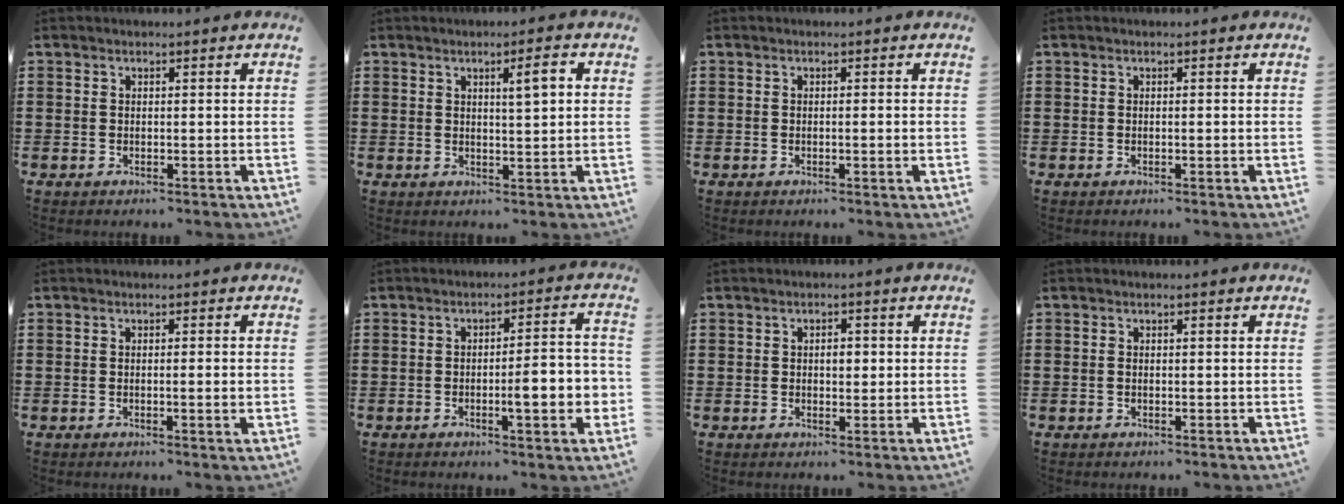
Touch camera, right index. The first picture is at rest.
{"total": 4.0, "force": [1.2, 0.7, 3.8], "torque": [-0.059, -0.001, 0.014]}
{"total": 0.8, "force": [-0.2, -0.1, 0.8], "torque": [-0.012, -0.004, -0.004]}
{"total": 0.0}
{"total": 1.4, "force": [-0.2, -0.1, 1.4], "torque": [-0.022, -0.006, -0.003]}
{"total": 6.9, "force": [-1.7, 1.3, 6.6], "torque": [-0.091, -0.007, -0.032]}
{"total": 2.1, "force": [0.1, 1.1, 1.8], "torque": [-0.028, 0.003, -0.002]}
{"total": 0.6, "force": [-0.1, 0.1, 0.6], "torque": [-0.014, -0.002, -0.001]}